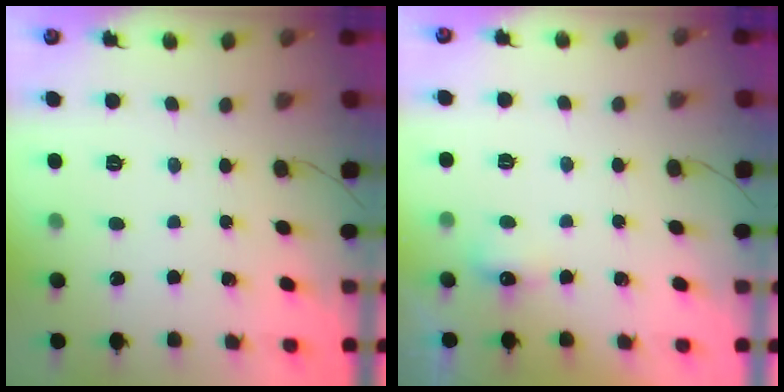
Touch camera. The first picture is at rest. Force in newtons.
{"total": 4.6, "press": 4.5, "slide": 0.9}